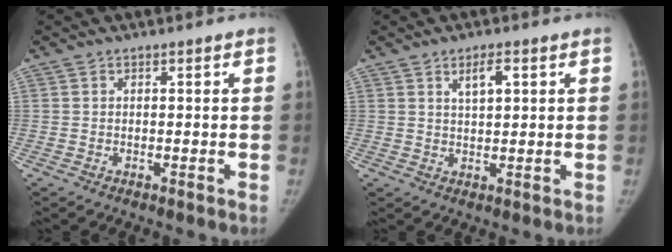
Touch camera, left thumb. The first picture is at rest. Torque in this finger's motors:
{"motor_torque": [-0.12, 0.13, 0.61, -0.49, 0.15]}